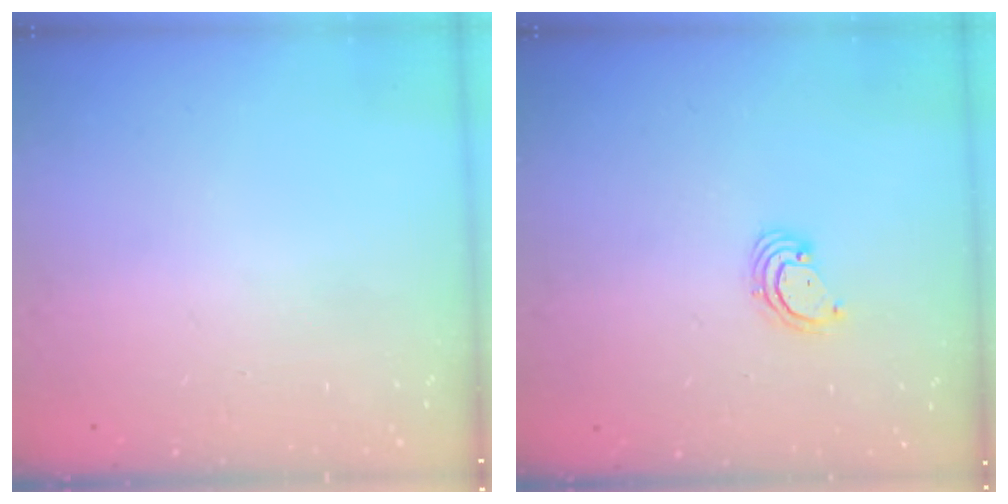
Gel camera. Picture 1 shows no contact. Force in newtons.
{"total": 3.3, "press": 3.3, "slide": 0.2}